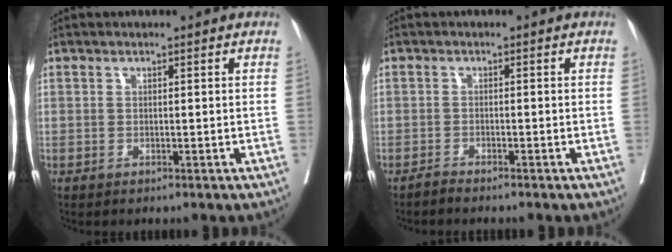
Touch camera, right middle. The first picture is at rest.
{"total": 1.7, "force": [-1.5, -0.3, 0.6], "torque": [-0.010, 0.000, -0.028]}